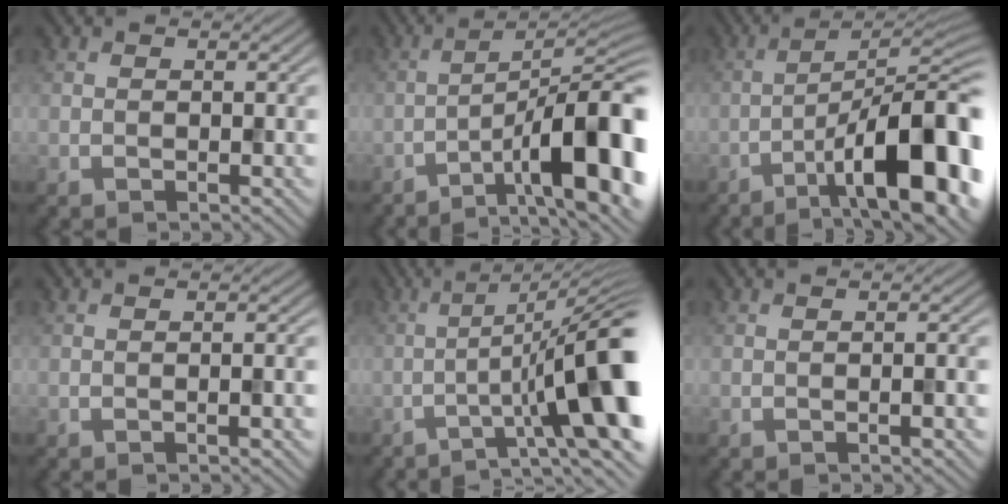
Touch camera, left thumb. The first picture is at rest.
{"total": 13.3, "force": [-5.8, 3.3, 11.5], "torque": [-0.160, 0.016, -0.088]}
{"total": 15.1, "force": [-6.7, 4.1, 12.9], "torque": [-0.172, 0.014, -0.102]}
{"total": 1.4, "force": [-0.3, 0.2, 1.4], "torque": [-0.020, 0.002, -0.006]}
{"total": 14.4, "force": [-3.7, 2.8, 13.6], "torque": [-0.172, 0.011, -0.059]}
{"total": 1.8, "force": [-0.3, 0.3, 1.7], "torque": [-0.024, 0.004, -0.008]}